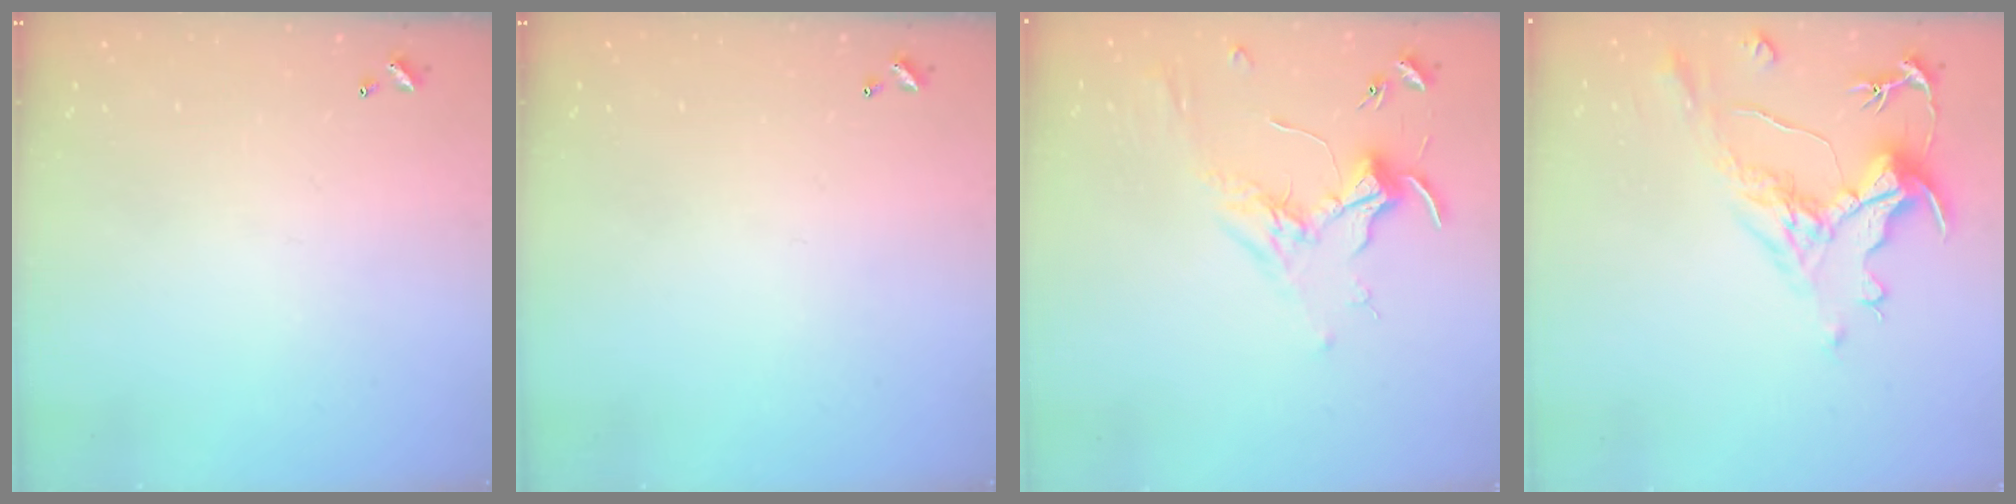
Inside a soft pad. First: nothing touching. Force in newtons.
{"total": 0.0}
{"total": 1.8, "press": 1.6, "slide": 0.7}
{"total": 1.4, "press": 0.2, "slide": 1.4}